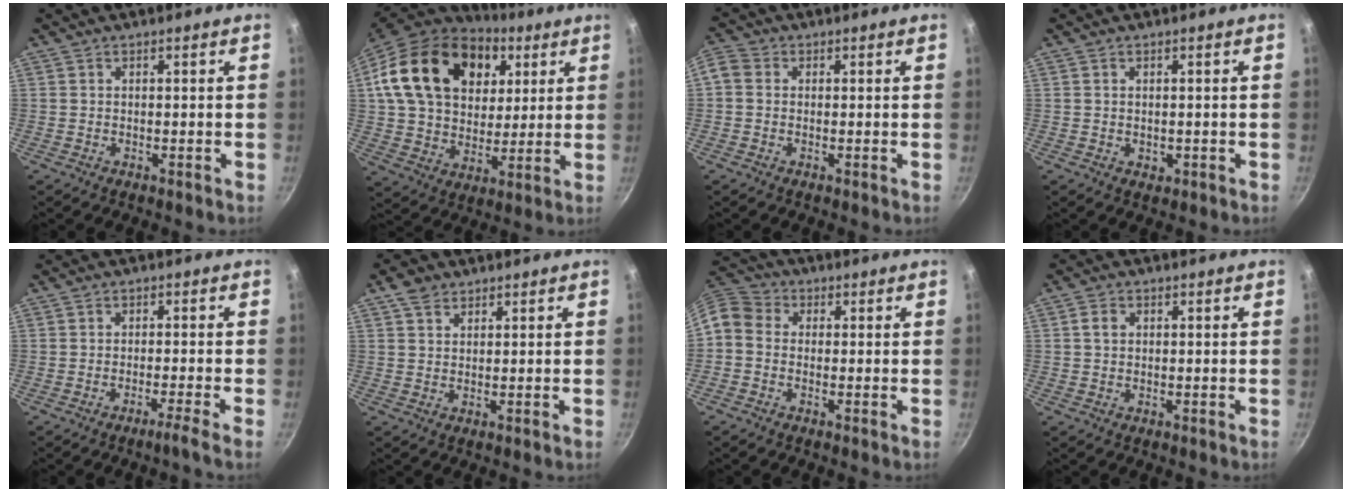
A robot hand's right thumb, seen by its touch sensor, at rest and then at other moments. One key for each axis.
{"total": 25.4, "fx": 8.9, "fy": 18.0, "fz": 15.6, "tx": -0.256, "ty": -0.002, "tz": 0.153}
{"total": 4.1, "fx": 0.2, "fy": 3.6, "fz": 1.9, "tx": -0.041, "ty": 0.011, "tz": -0.012}
{"total": 1.0, "fx": 0.0, "fy": 0.8, "fz": 0.6, "tx": -0.005, "ty": -0.001, "tz": 0.002}
{"total": 2.5, "fx": -1.7, "fy": -1.0, "fz": 1.5, "tx": -0.041, "ty": 0.011, "tz": -0.026}
{"total": 3.5, "fx": 2.2, "fy": 2.3, "fz": 1.4, "tx": -0.018, "ty": -0.005, "tz": 0.041}
{"total": 6.1, "fx": -0.7, "fy": 5.2, "fz": 3.1, "tx": -0.053, "ty": 0.025, "tz": -0.034}
{"total": 2.1, "fx": 0.4, "fy": 1.7, "fz": 1.1, "tx": -0.014, "ty": 0.006, "tz": 0.006}